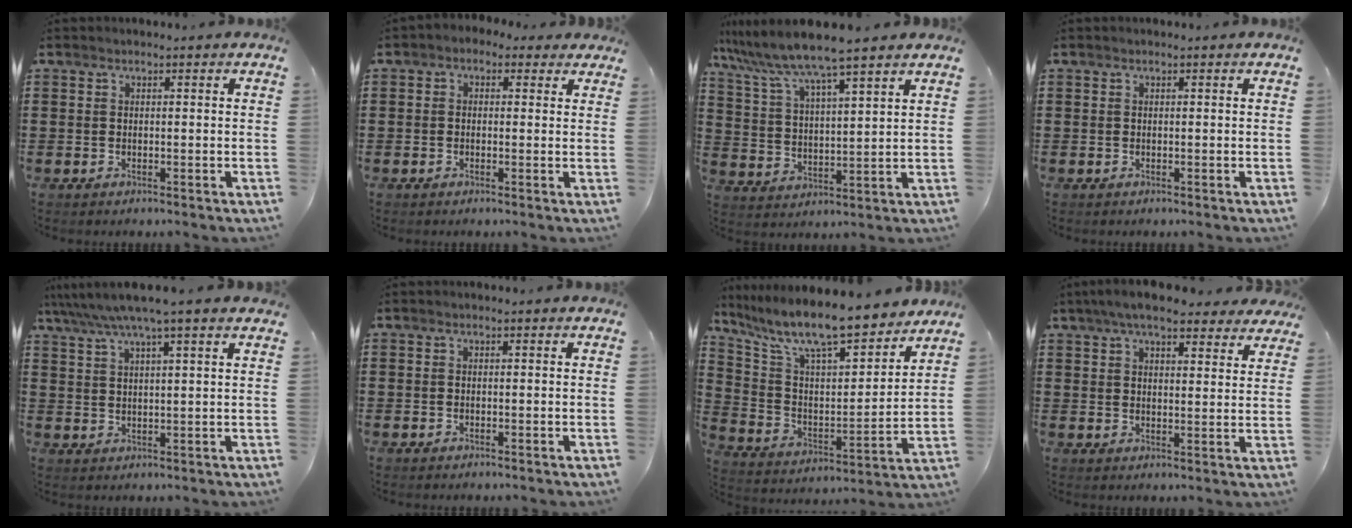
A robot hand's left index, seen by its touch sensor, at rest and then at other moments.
{"total": 1.5, "force": [-0.3, 1.3, 0.7], "torque": [-0.017, 0.009, -0.007]}
{"total": 7.2, "force": [6.4, -0.4, 3.3], "torque": [-0.090, -0.037, 0.107]}
{"total": 0.0}
{"total": 5.4, "force": [4.3, -0.2, 3.3], "torque": [-0.076, -0.015, 0.073]}
{"total": 0.0}
{"total": 10.9, "force": [9.4, 1.5, 5.2], "torque": [-0.132, -0.065, 0.159]}
{"total": 6.9, "force": [5.9, 1.3, 3.2], "torque": [-0.072, -0.012, 0.107]}